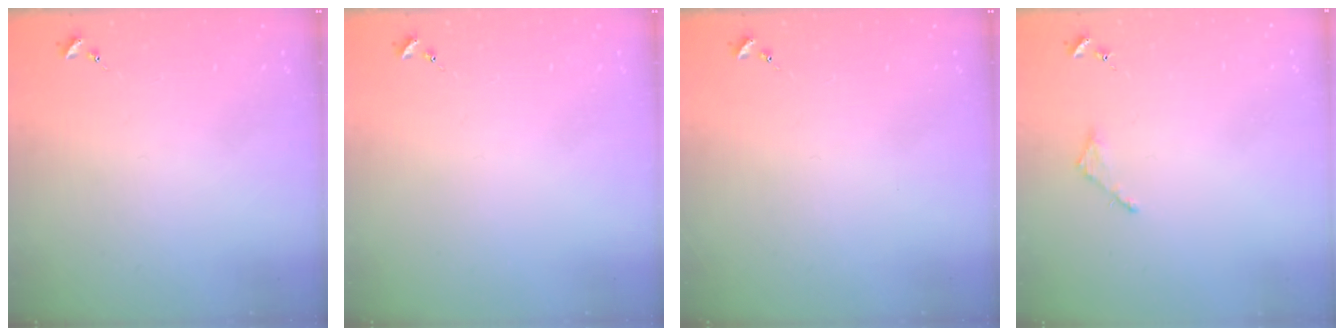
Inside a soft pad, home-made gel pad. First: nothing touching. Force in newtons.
{"total": 0.0}
{"total": 0.0}
{"total": 2.8, "press": 2.7, "slide": 0.3}